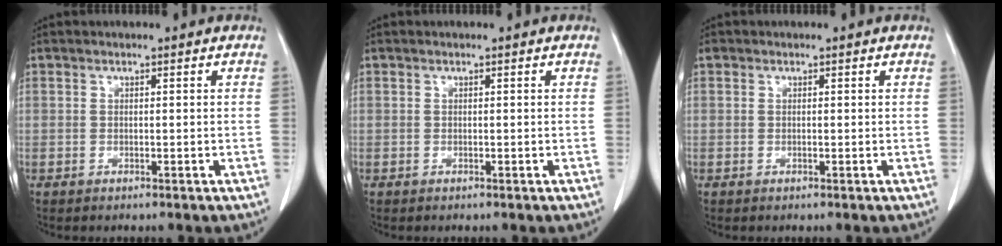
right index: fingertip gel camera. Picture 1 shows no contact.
{"total": 0.0}
{"total": 0.0}